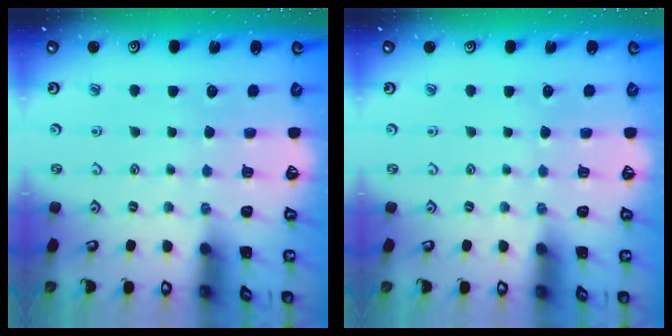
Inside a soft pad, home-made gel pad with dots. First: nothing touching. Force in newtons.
{"total": 0.0}